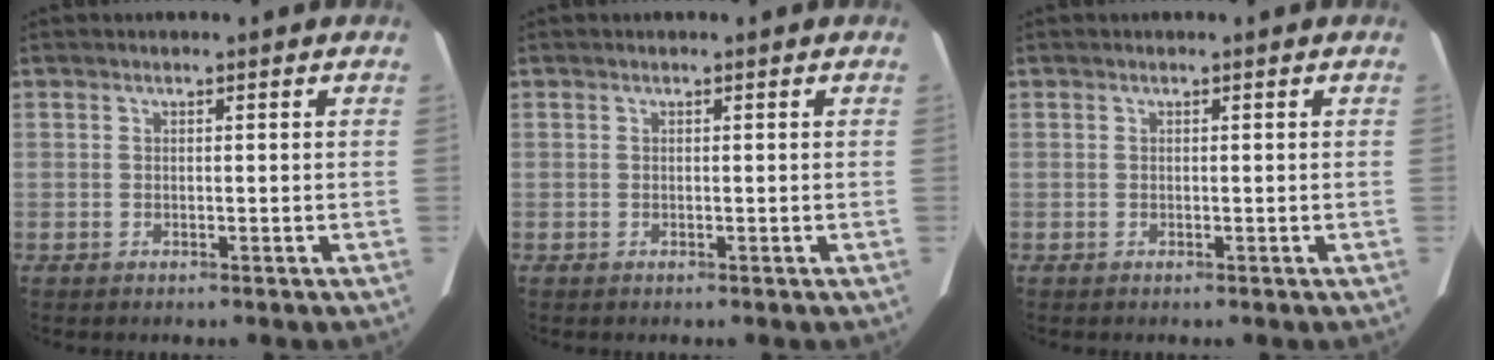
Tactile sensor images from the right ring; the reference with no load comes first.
{"total": 0.0}
{"total": 0.0}